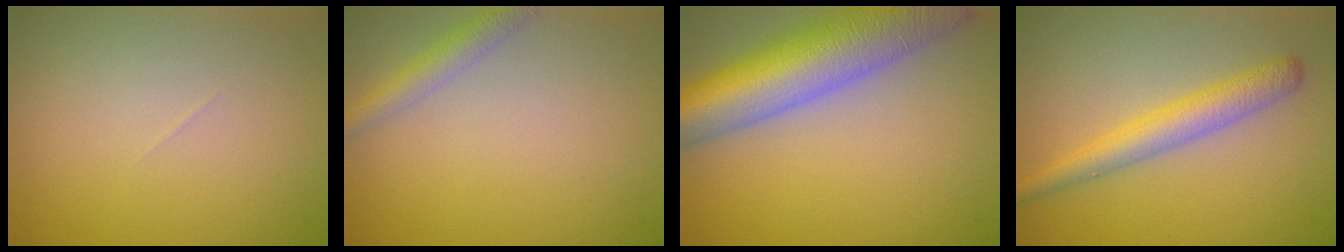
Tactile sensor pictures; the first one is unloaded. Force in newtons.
{"total": 2.4, "press": 2.4, "slide": 0.1}
{"total": 11.6, "press": 11.6, "slide": 0.4}
{"total": 3.6, "press": 3.6, "slide": 0.2}